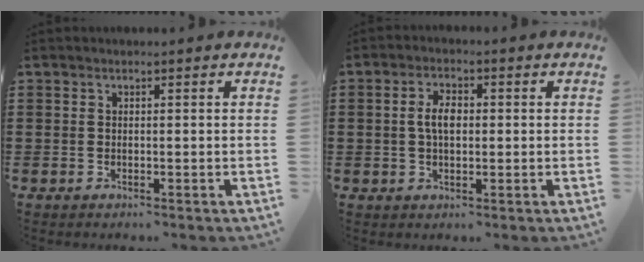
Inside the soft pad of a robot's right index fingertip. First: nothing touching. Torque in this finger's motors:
{"motor_torque": [0.72, -0.05, 0.33, 0.13]}